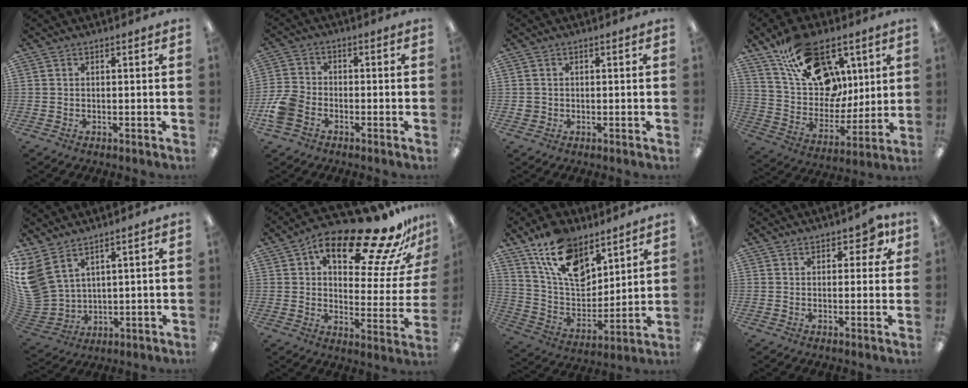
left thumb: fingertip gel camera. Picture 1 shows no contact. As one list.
[{"total": 7.4, "force": [-3.3, 5.2, 4.2], "torque": [-0.089, 0.018, -0.060]}, {"total": 1.7, "force": [-0.3, 1.7, 0.3], "torque": [-0.007, 0.001, -0.008]}, {"total": 20.9, "force": [10.7, 13.7, 11.6], "torque": [-0.191, -0.042, 0.203]}, {"total": 10.9, "force": [5.8, 7.1, 5.9], "torque": [-0.161, -0.033, 0.116]}, {"total": 22.1, "force": [14.3, 8.8, 14.4], "torque": [-0.194, -0.100, 0.228]}, {"total": 16.1, "force": [10.4, 8.6, 8.8], "torque": [-0.168, -0.050, 0.196]}, {"total": 4.8, "force": [2.5, 2.8, 2.9], "torque": [-0.028, -0.006, 0.042]}]